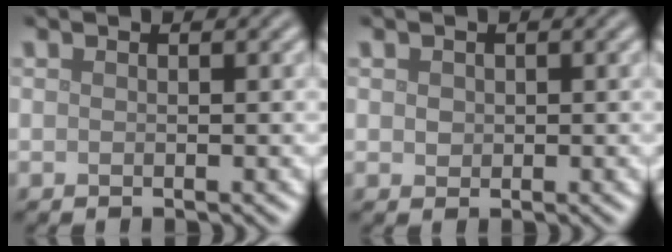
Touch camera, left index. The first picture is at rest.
{"total": 0.9, "force": [0.2, 0.8, 0.3], "torque": [-0.004, -0.001, 0.005]}